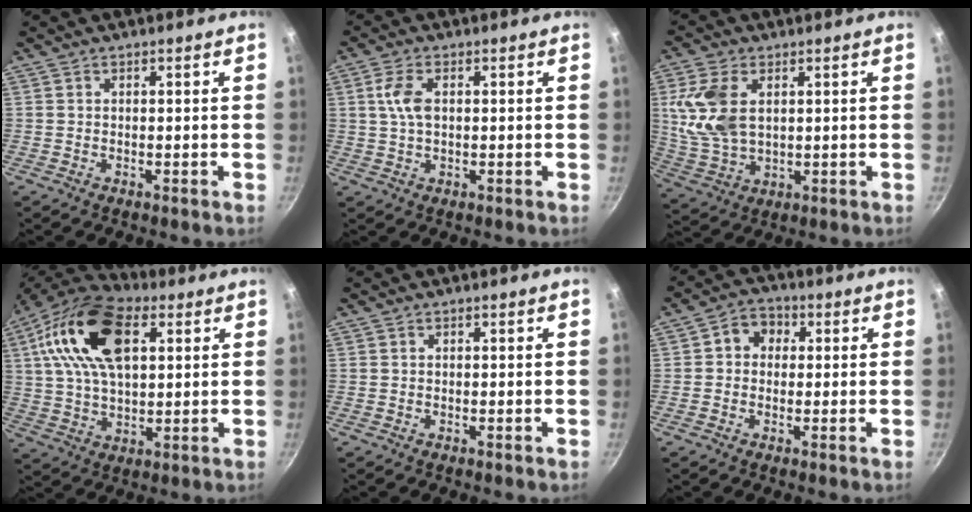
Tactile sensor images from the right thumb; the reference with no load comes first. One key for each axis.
{"total": 5.1, "fx": 1.0, "fy": 2.7, "fz": 4.1, "tx": -0.084, "ty": 0.004, "tz": 0.019}
{"total": 11.6, "fx": 2.8, "fy": 7.1, "fz": 8.8, "tx": -0.174, "ty": -0.010, "tz": 0.064}
{"total": 20.5, "fx": 6.5, "fy": 11.5, "fz": 15.7, "tx": -0.279, "ty": 0.005, "tz": 0.104}
{"total": 0.0}
{"total": 5.4, "fx": 0.9, "fy": 4.6, "fz": 2.7, "tx": -0.013, "ty": 0.007, "tz": 0.001}